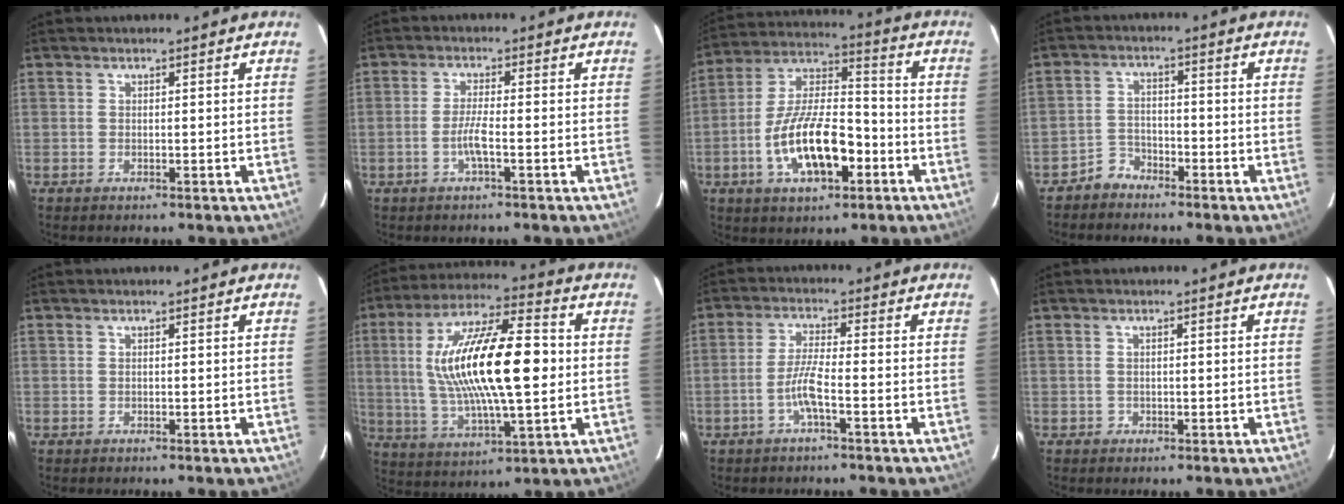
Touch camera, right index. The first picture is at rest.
{"total": 3.5, "force": [-1.5, -0.1, 3.1], "torque": [-0.064, -0.002, -0.029]}
{"total": 16.1, "force": [-6.0, 6.8, 13.4], "torque": [-0.261, 0.008, -0.101]}
{"total": 4.0, "force": [-3.3, 2.2, 0.0], "torque": [-0.004, 0.017, -0.063]}
{"total": 0.0}
{"total": 21.2, "force": [1.6, 6.1, 20.3], "torque": [-0.376, 0.011, 0.031]}
{"total": 4.7, "force": [-2.2, 0.1, 4.1], "torque": [-0.090, 0.003, -0.045]}
{"total": 0.9, "force": [-0.4, 0.8, 0.0], "torque": [0.003, 0.003, -0.003]}